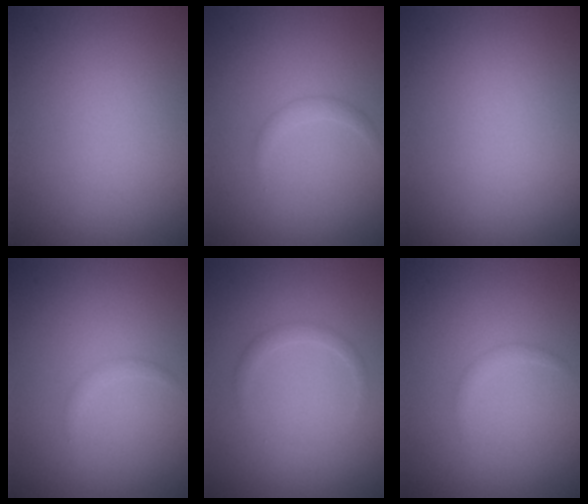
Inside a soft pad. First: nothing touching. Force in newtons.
{"total": 1.0, "press": 1.0, "slide": 0.2}
{"total": 0.0}
{"total": 0.7, "press": 0.7, "slide": 0.1}
{"total": 1.1, "press": 1.1, "slide": 0.0}
{"total": 0.7, "press": 0.7, "slide": 0.1}